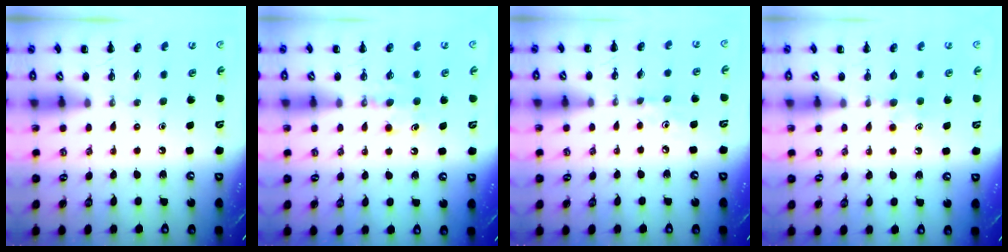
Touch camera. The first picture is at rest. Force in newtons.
{"total": 7.1, "press": 6.9, "slide": 1.6}
{"total": 3.5, "press": 3.3, "slide": 1.2}
{"total": 5.8, "press": 5.5, "slide": 1.7}